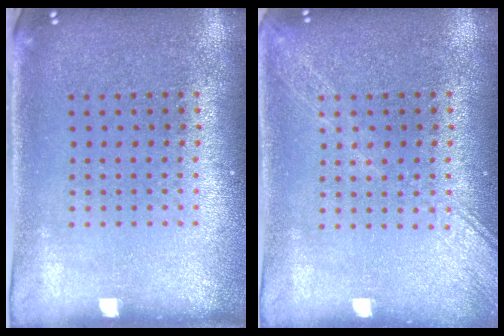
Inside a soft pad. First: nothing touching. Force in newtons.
{"total": 2.6, "press": 2.6, "slide": 0.3}